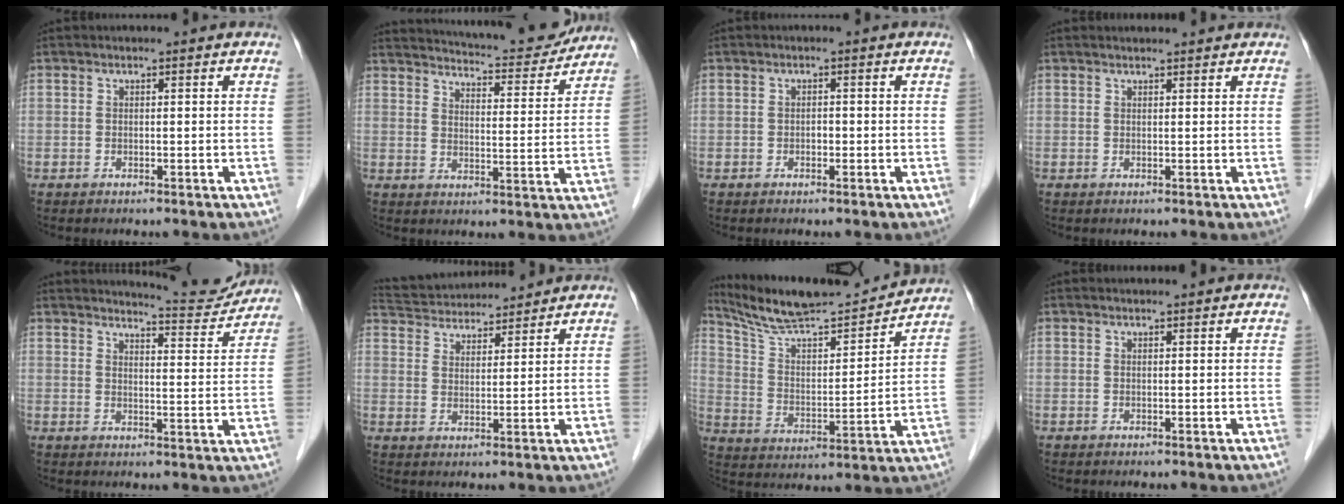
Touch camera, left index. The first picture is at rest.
{"total": 17.4, "force": [16.3, 2.6, 5.5], "torque": [-0.079, -0.011, 0.212]}
{"total": 0.8, "force": [-0.3, 0.5, 0.5], "torque": [-0.007, 0.003, -0.006]}
{"total": 3.1, "force": [3.0, 0.2, 0.8], "torque": [-0.012, 0.020, 0.038]}
{"total": 9.5, "force": [9.5, 0.4, 1.0], "torque": [-0.014, -0.017, 0.115]}
{"total": 12.0, "force": [11.4, 2.1, 3.1], "torque": [-0.064, 0.035, 0.190]}
{"total": 18.5, "force": [17.3, 1.2, 6.4], "torque": [-0.115, -0.001, 0.280]}
{"total": 1.3, "force": [1.2, 0.0, 0.4], "torque": [-0.007, 0.015, 0.022]}